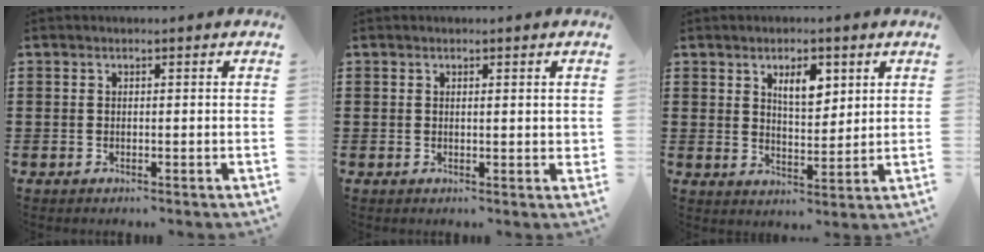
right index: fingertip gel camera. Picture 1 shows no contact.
{"total": 0.8, "force": [0.3, 0.2, 0.8], "torque": [-0.015, 0.003, 0.005]}
{"total": 5.2, "force": [2.6, 2.3, 3.9], "torque": [-0.061, -0.001, 0.039]}